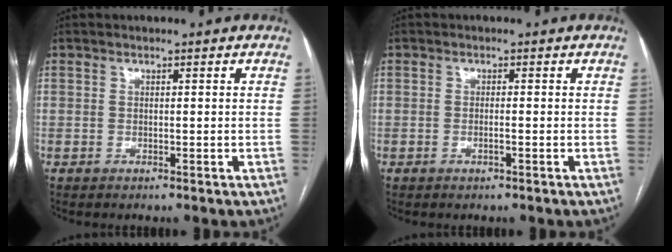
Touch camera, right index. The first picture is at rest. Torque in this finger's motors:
{"motor_torque": [-0.02, 0.12, -0.07, 0.00]}